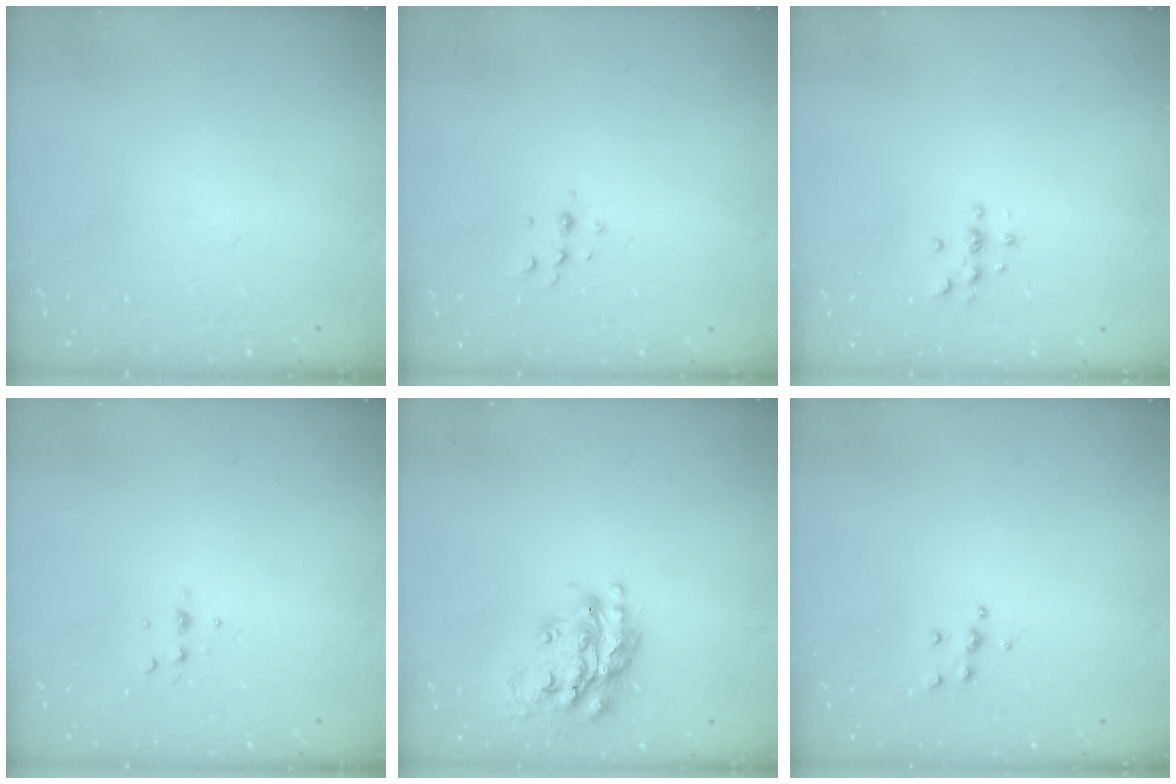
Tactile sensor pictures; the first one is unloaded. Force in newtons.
{"total": 4.8, "press": 4.7, "slide": 1.1}
{"total": 3.0, "press": 3.0, "slide": 0.3}
{"total": 4.0, "press": 3.9, "slide": 0.9}
{"total": 18.1, "press": 18.0, "slide": 1.4}
{"total": 4.8, "press": 4.7, "slide": 0.6}